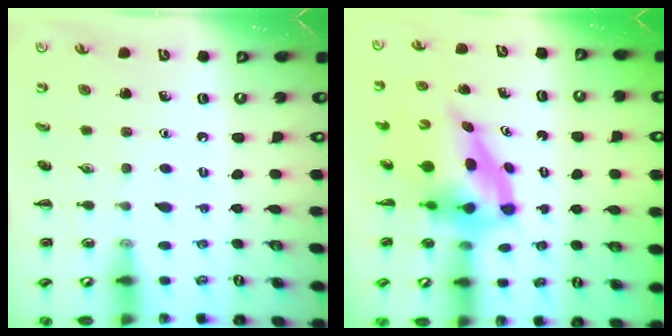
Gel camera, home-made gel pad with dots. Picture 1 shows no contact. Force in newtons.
{"total": 5.4, "press": 5.2, "slide": 1.6}